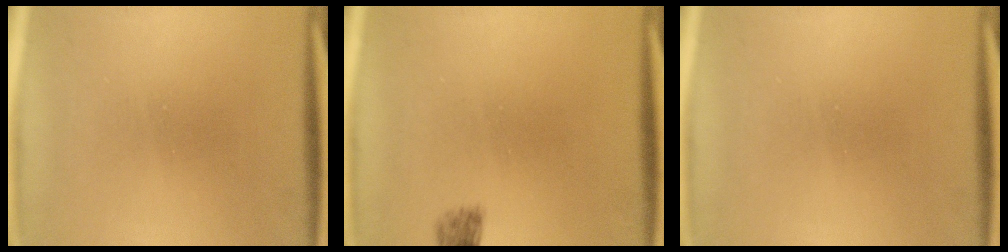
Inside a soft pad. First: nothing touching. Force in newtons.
{"total": 1.2}
{"total": 0.0}